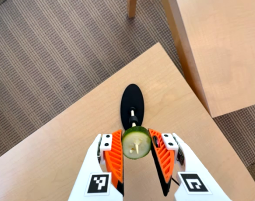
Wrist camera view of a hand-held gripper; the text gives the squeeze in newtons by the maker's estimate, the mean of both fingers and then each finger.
{"total": 14.0, "left": 14.3, "right": 13.7}